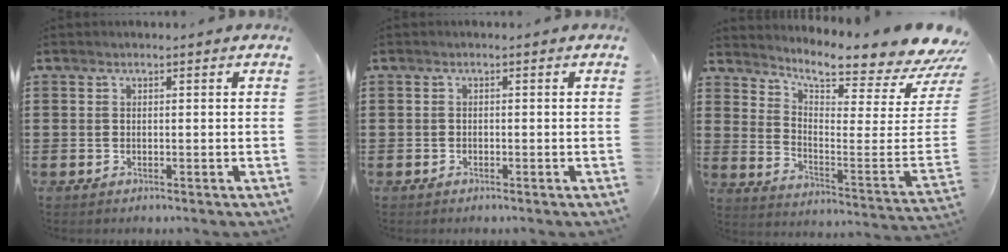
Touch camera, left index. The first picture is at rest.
{"total": 0.6, "force": [-0.5, 0.3, 0.0], "torque": [-0.003, 0.002, -0.012]}
{"total": 7.3, "force": [6.6, -0.1, 3.2], "torque": [-0.073, -0.073, 0.103]}